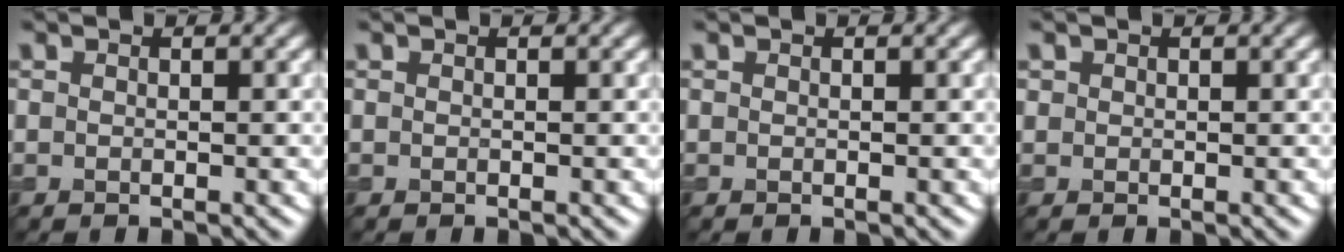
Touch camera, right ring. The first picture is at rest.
{"total": 0.0}
{"total": 0.0}
{"total": 0.5, "force": [0.2, 0.5, 0.0], "torque": [0.006, -0.002, 0.005]}